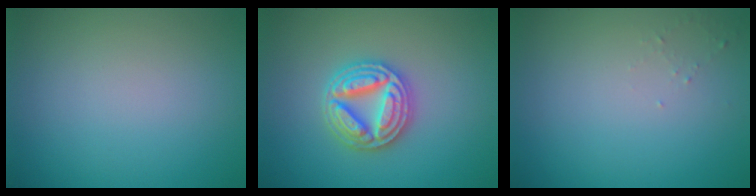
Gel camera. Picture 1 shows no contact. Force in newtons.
{"total": 4.5, "press": 4.4, "slide": 0.7}
{"total": 0.7, "press": 0.6, "slide": 0.2}